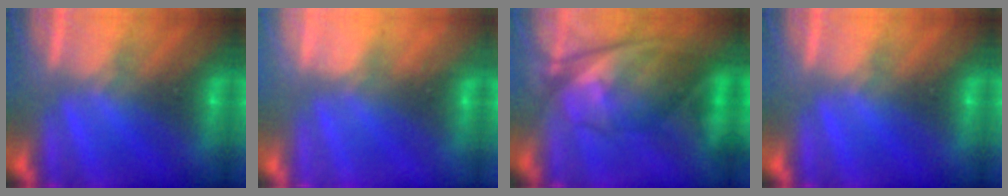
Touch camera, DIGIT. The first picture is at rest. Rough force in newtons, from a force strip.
{"total": 2.3}
{"total": 11.2}
{"total": 0.0}